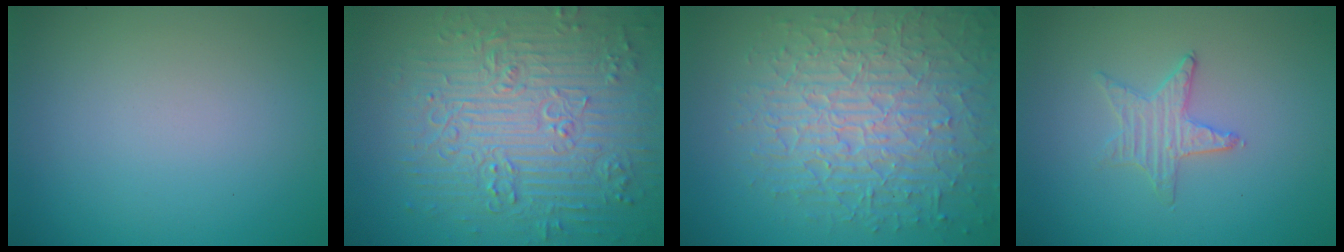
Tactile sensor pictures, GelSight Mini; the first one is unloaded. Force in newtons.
{"total": 9.4, "press": 6.8, "slide": 6.5}
{"total": 9.0, "press": 6.1, "slide": 6.6}
{"total": 1.2, "press": 1.2, "slide": 0.1}